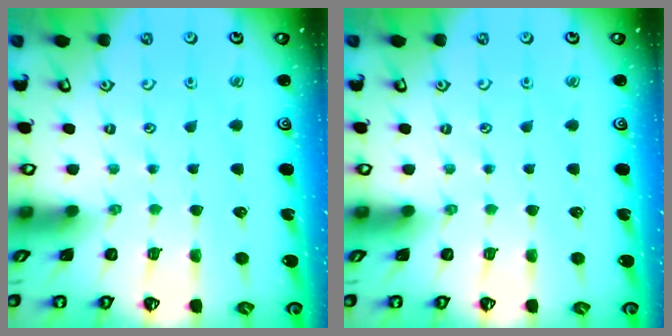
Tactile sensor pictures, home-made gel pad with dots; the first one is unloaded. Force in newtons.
{"total": 0.0}